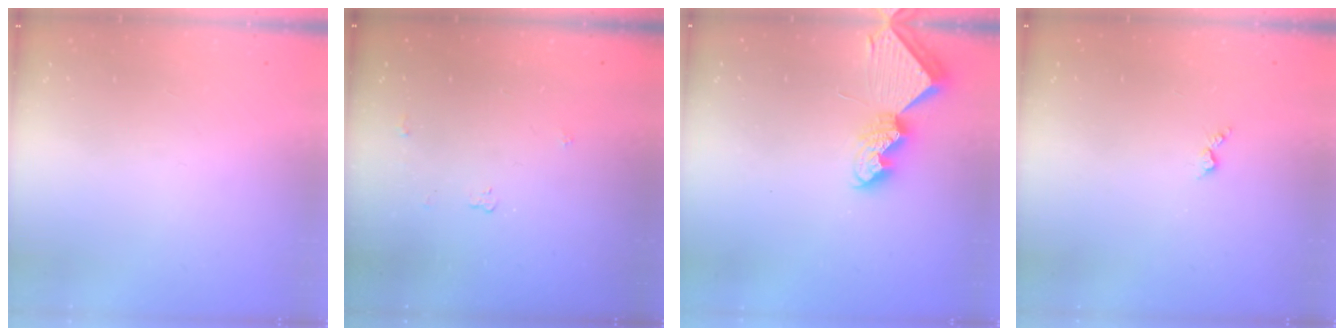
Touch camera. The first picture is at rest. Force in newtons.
{"total": 3.5, "press": 3.4, "slide": 0.6}
{"total": 8.3, "press": 8.3, "slide": 0.7}
{"total": 3.0, "press": 3.0, "slide": 0.5}